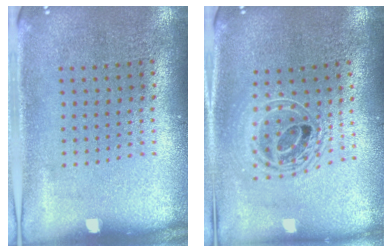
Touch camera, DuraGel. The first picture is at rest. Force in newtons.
{"total": 2.0, "press": 1.5, "slide": 1.2}